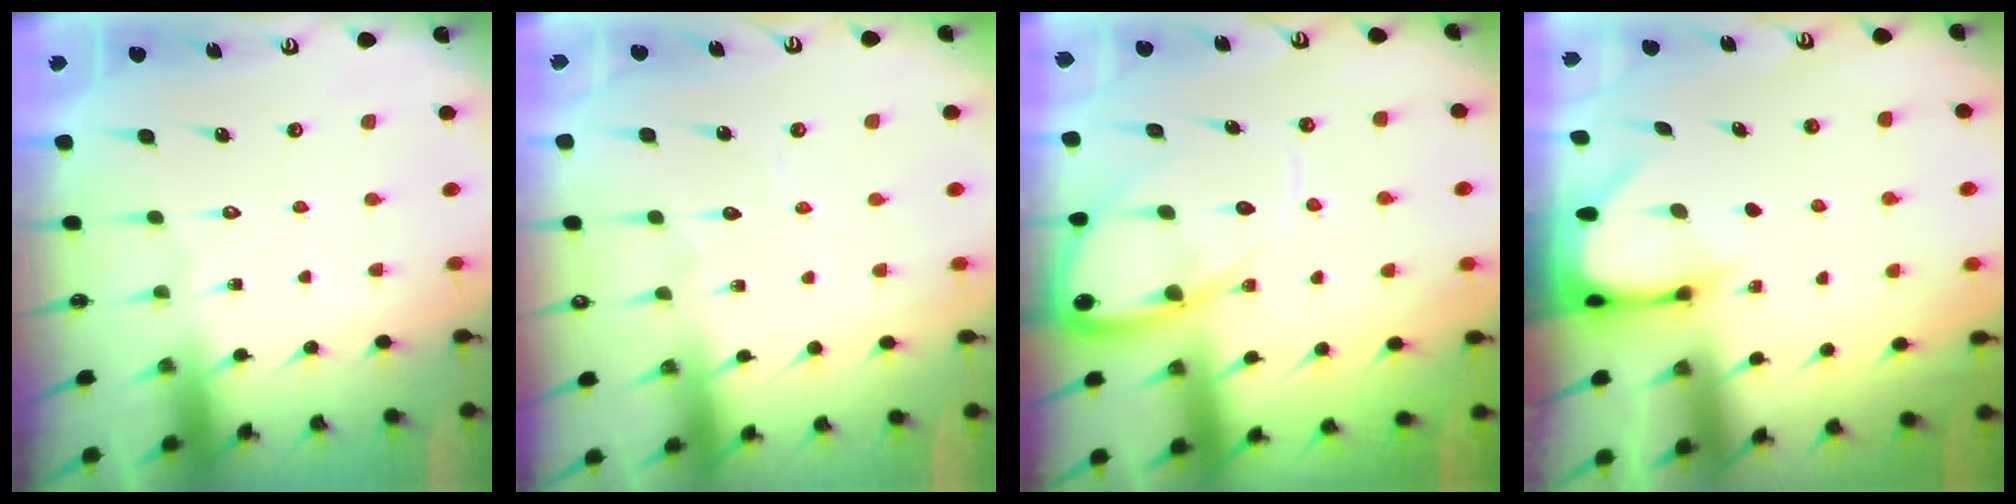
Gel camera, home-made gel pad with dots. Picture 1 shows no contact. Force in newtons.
{"total": 3.1, "press": 3.1, "slide": 0.3}
{"total": 10.5, "press": 10.4, "slide": 1.1}
{"total": 3.4, "press": 3.4, "slide": 0.3}